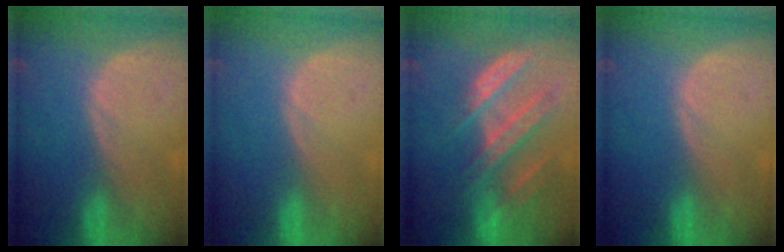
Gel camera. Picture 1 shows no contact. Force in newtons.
{"total": 0.0}
{"total": 8.9, "press": 8.0, "slide": 4.0}
{"total": 0.0}